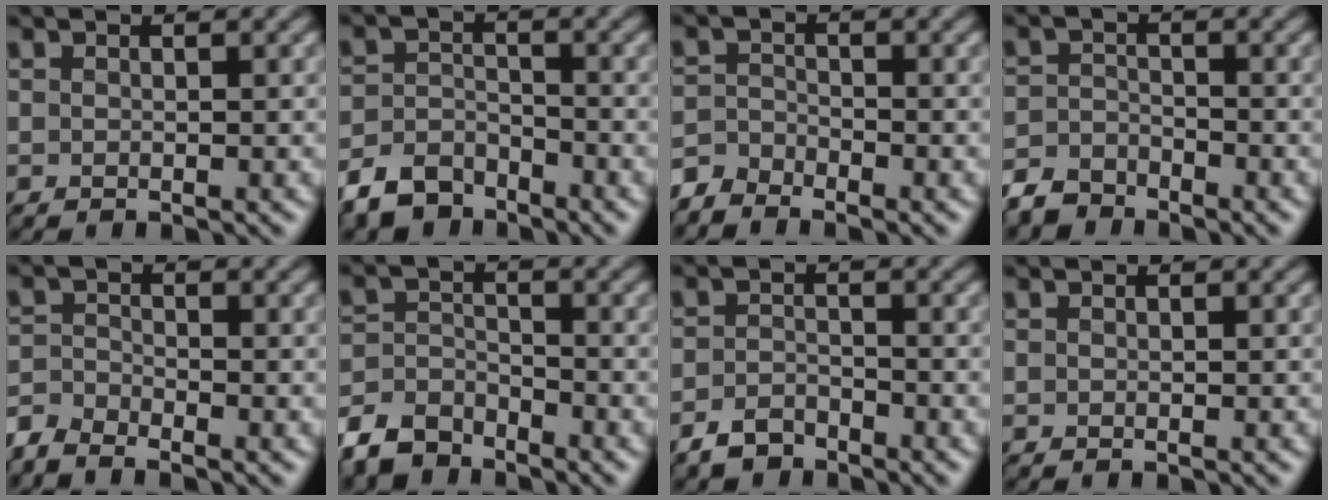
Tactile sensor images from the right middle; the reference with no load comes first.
{"total": 4.1, "force": [-3.5, 1.9, 1.0], "torque": [-0.027, 0.000, -0.074]}
{"total": 2.7, "force": [-2.5, 0.9, 0.4], "torque": [-0.016, 0.002, -0.061]}
{"total": 2.8, "force": [-2.6, 1.0, 0.2], "torque": [-0.009, 0.002, -0.061]}
{"total": 3.3, "force": [-2.9, 1.3, 1.1], "torque": [-0.031, -0.001, -0.069]}
{"total": 4.6, "force": [-4.0, 1.9, 1.0], "torque": [-0.025, -0.005, -0.088]}
{"total": 2.3, "force": [-2.0, 0.9, 0.5], "torque": [-0.013, 0.005, -0.045]}
{"total": 0.0}